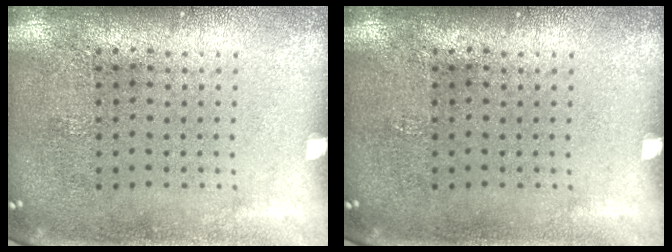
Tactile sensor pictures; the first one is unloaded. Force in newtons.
{"total": 0.0}